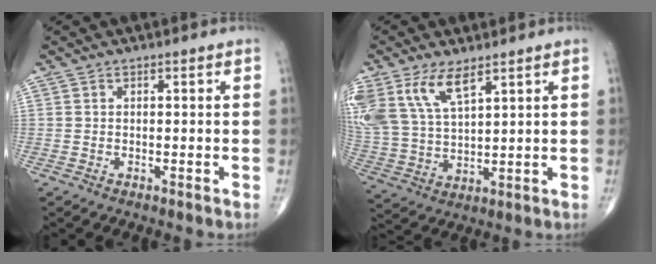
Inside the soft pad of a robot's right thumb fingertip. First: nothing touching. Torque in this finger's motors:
{"motor_torque": [0.12, 0.24, 0.92, 0.72, 0.15]}